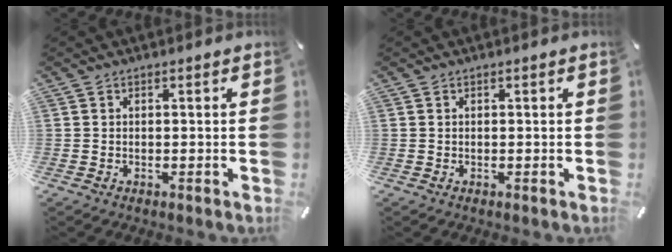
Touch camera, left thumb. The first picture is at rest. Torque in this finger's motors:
{"motor_torque": [0.01, -0.01, 0.00, -0.01, 0.03]}